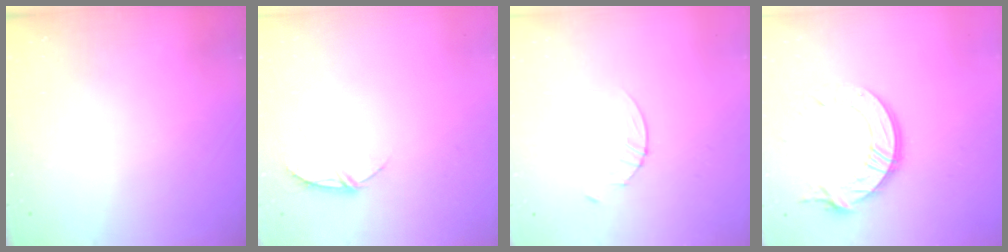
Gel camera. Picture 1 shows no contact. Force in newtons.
{"total": 5.4, "press": 5.4, "slide": 0.6}
{"total": 2.9, "press": 2.9, "slide": 0.4}
{"total": 13.5, "press": 13.5, "slide": 1.4}